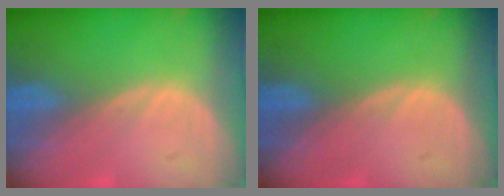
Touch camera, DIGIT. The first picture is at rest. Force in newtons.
{"total": 0.0}